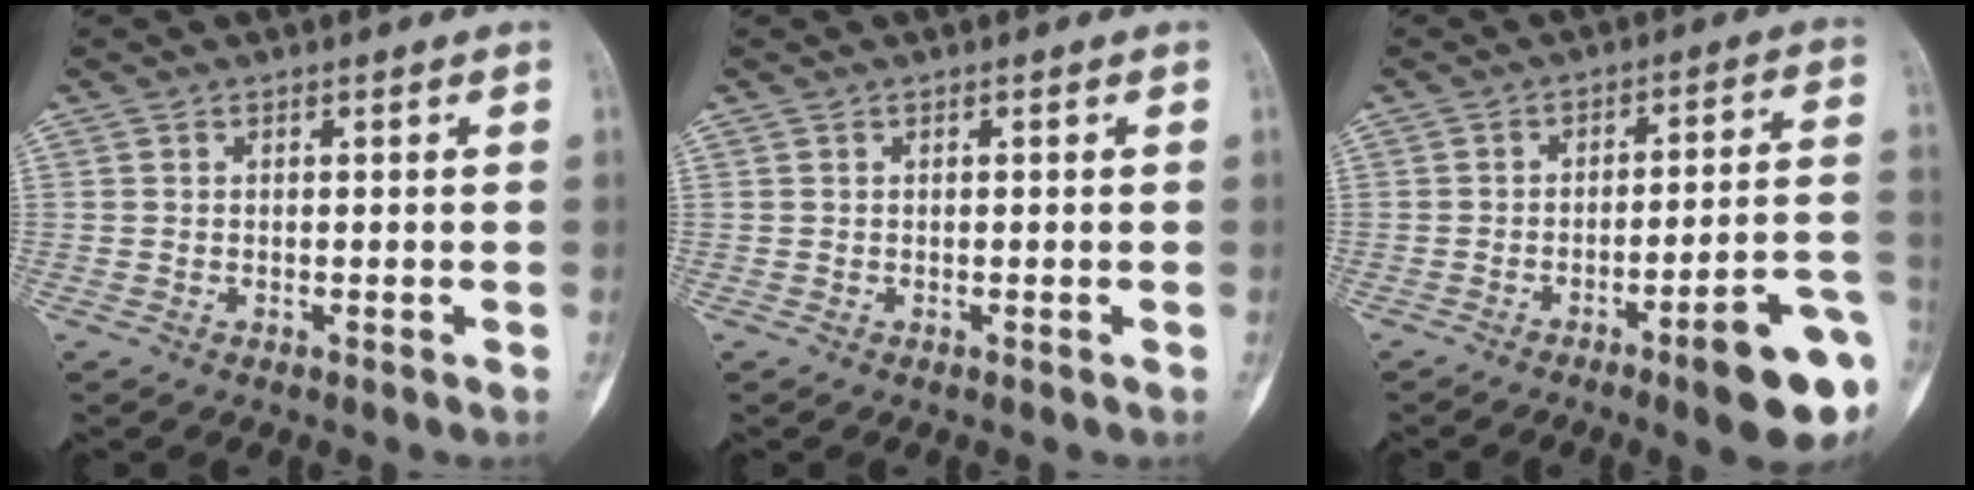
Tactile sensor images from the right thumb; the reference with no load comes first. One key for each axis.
{"total": 0.0}
{"total": 14.3, "fx": -6.4, "fy": 2.1, "fz": 12.6, "tx": -0.133, "ty": 0.035, "tz": -0.084}